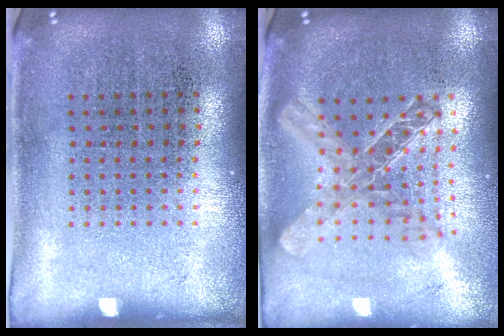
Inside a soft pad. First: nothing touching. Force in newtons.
{"total": 1.8, "press": 1.5, "slide": 1.0}